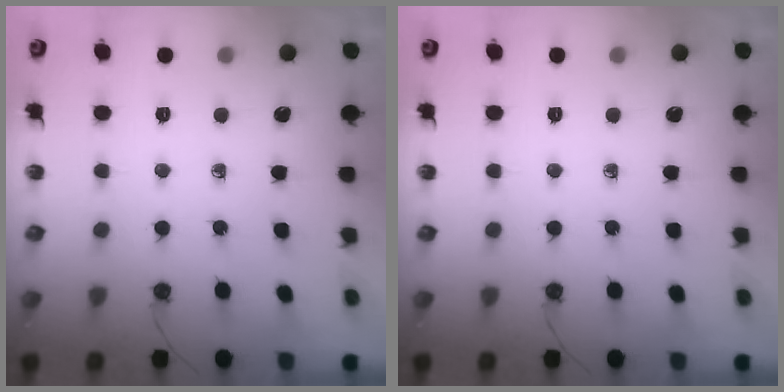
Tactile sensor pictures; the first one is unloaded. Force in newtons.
{"total": 0.0}